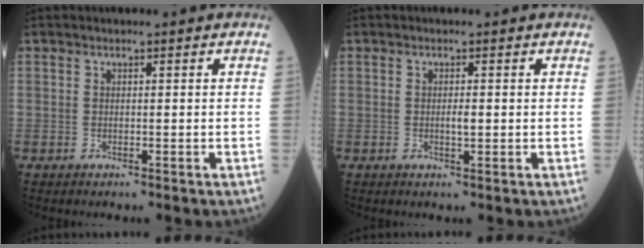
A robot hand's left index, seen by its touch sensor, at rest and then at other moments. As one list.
[{"total": 1.3, "force": [0.0, 0.3, 1.3], "torque": [-0.025, -0.001, 0.001]}]